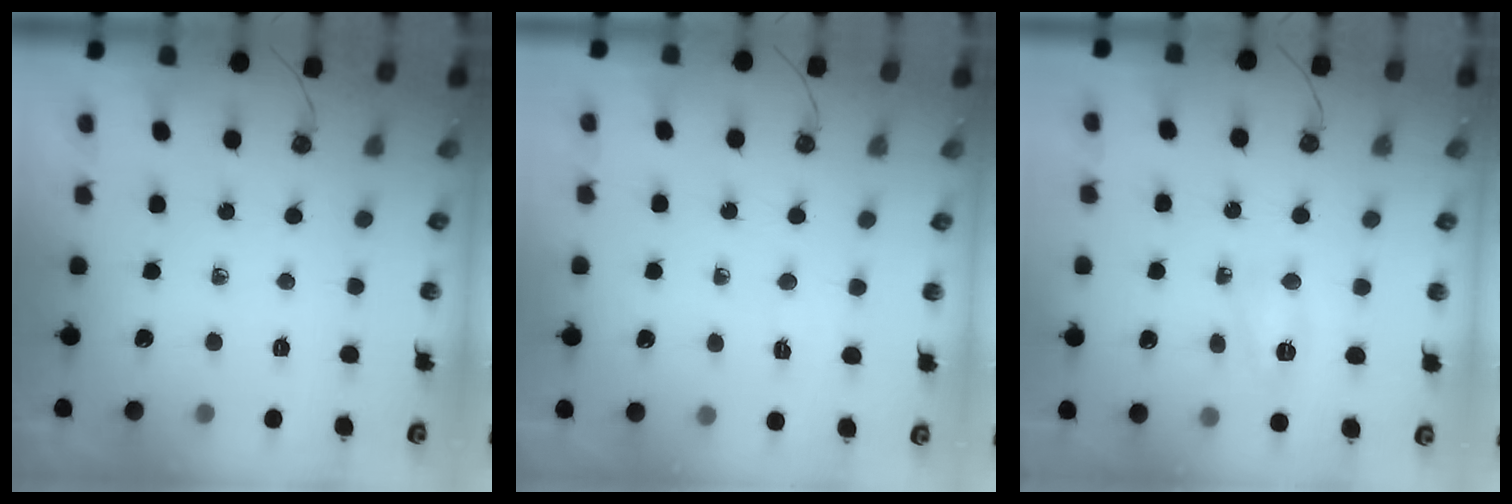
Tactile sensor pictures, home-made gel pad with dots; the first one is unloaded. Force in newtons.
{"total": 1.8, "press": 1.6, "slide": 0.6}
{"total": 4.6, "press": 4.6, "slide": 0.7}